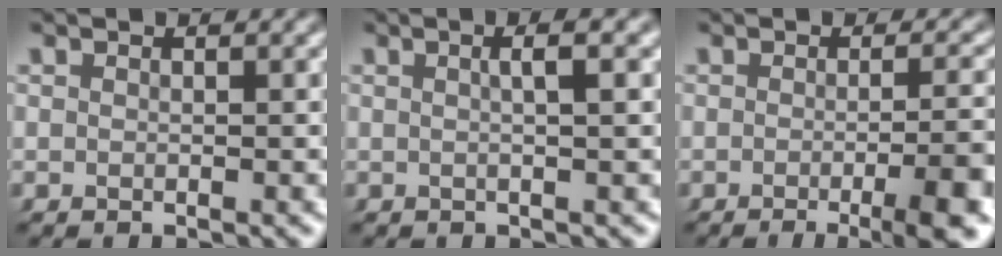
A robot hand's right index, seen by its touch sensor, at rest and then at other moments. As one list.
[{"total": 2.2, "force": [0.4, -0.2, 2.1], "torque": [-0.028, 0.009, 0.004]}, {"total": 6.8, "force": [-3.2, 1.6, 5.8], "torque": [-0.067, -0.001, -0.055]}]